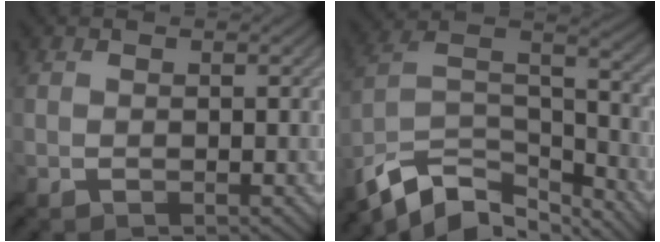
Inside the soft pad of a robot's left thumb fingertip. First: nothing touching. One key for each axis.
{"total": 13.6, "fx": -9.8, "fy": 6.2, "fz": 7.1, "tx": -0.184, "ty": -0.006, "tz": -0.176}